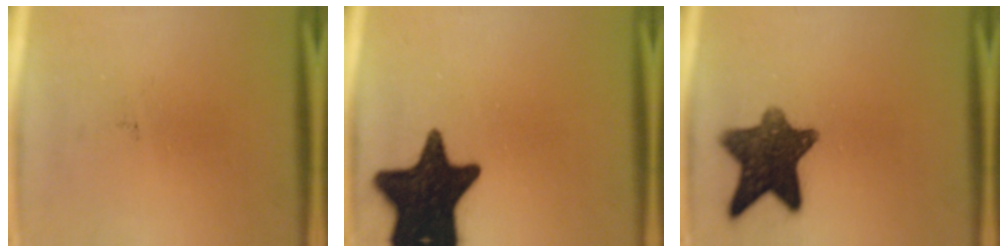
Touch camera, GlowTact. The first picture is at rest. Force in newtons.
{"total": 18.8}
{"total": 11.3}